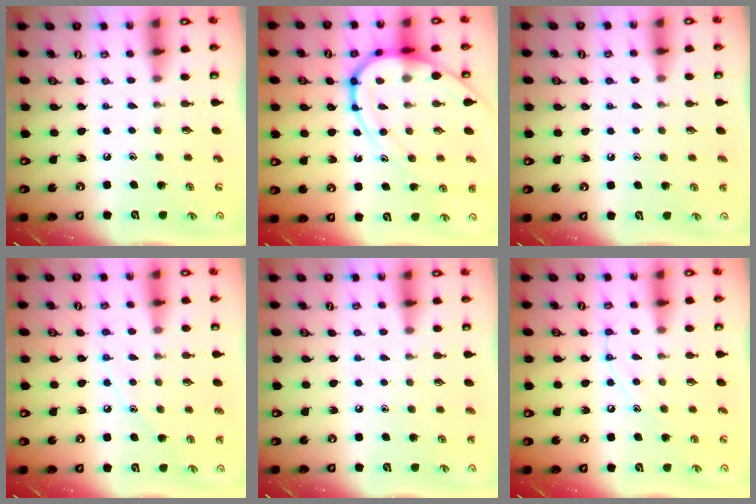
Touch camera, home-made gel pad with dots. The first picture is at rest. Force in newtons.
{"total": 13.9, "press": 13.8, "slide": 1.4}
{"total": 3.7, "press": 3.6, "slide": 0.4}
{"total": 7.1, "press": 7.1, "slide": 0.2}
{"total": 4.3, "press": 4.2, "slide": 0.4}
{"total": 7.7, "press": 7.6, "slide": 0.8}